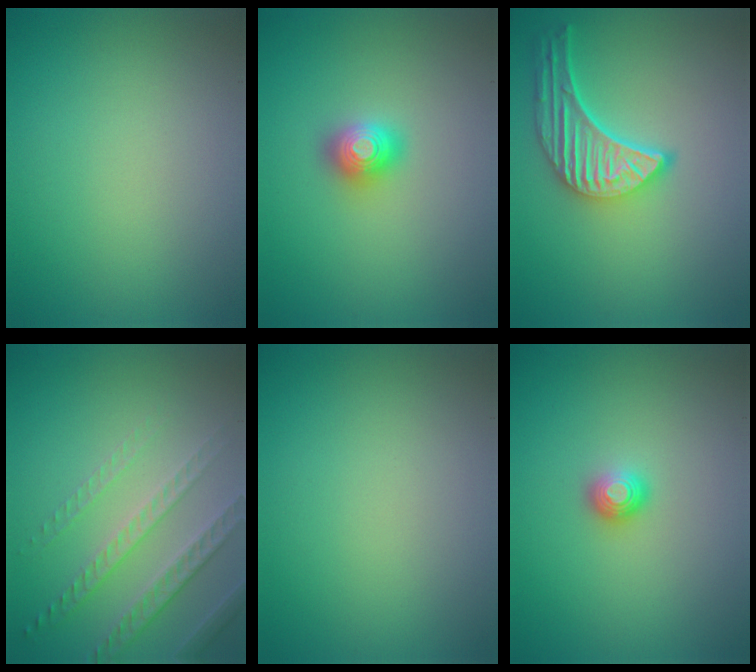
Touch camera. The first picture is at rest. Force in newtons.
{"total": 2.0, "press": 2.0, "slide": 0.2}
{"total": 5.5, "press": 4.4, "slide": 3.3}
{"total": 5.0, "press": 3.2, "slide": 3.9}
{"total": 0.0}
{"total": 1.3, "press": 1.2, "slide": 0.7}